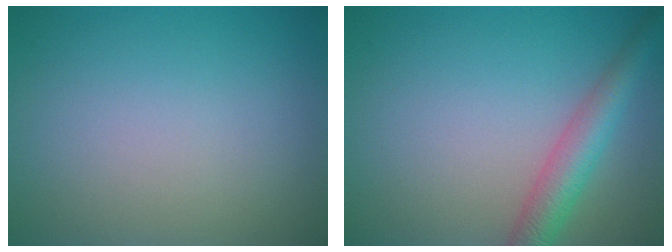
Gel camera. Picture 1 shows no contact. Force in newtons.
{"total": 4.0, "press": 4.0, "slide": 0.1}